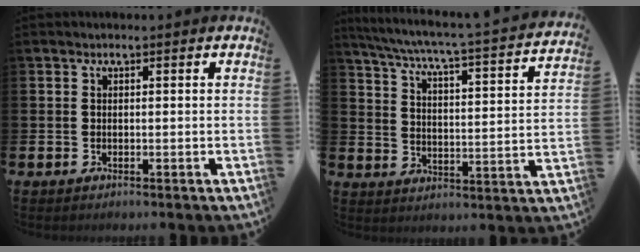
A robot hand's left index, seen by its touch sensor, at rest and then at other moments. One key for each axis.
{"total": 5.1, "fx": 4.4, "fy": 0.3, "fz": 2.6, "tx": -0.070, "ty": -0.044, "tz": 0.065}